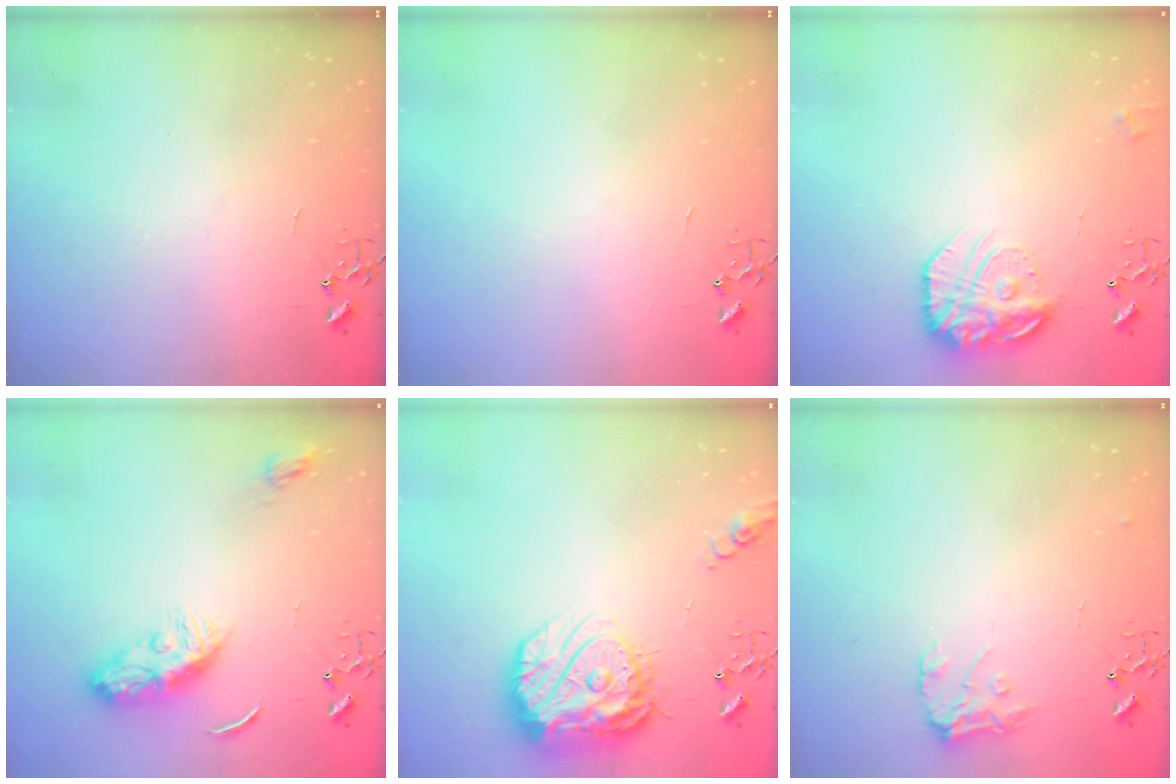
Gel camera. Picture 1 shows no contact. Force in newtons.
{"total": 0.0}
{"total": 17.1, "press": 17.0, "slide": 1.2}
{"total": 10.6, "press": 10.5, "slide": 0.7}
{"total": 18.2, "press": 18.1, "slide": 1.7}
{"total": 9.8, "press": 9.8, "slide": 0.6}